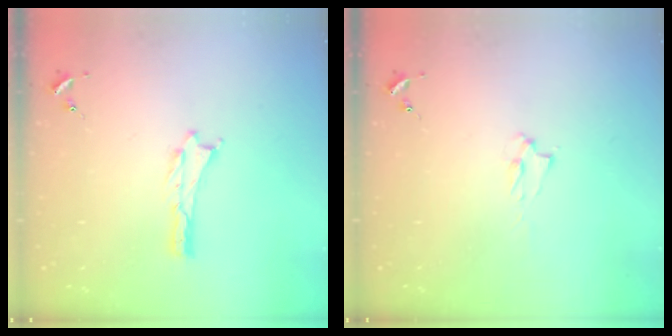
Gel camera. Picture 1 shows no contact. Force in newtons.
{"total": 1.4, "press": 1.3, "slide": 0.3}